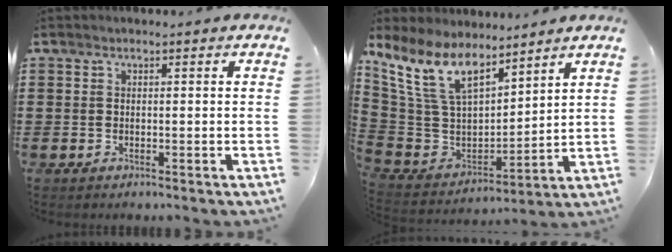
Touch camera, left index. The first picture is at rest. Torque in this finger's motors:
{"motor_torque": [0.09, 0.13, 0.91, 0.21]}